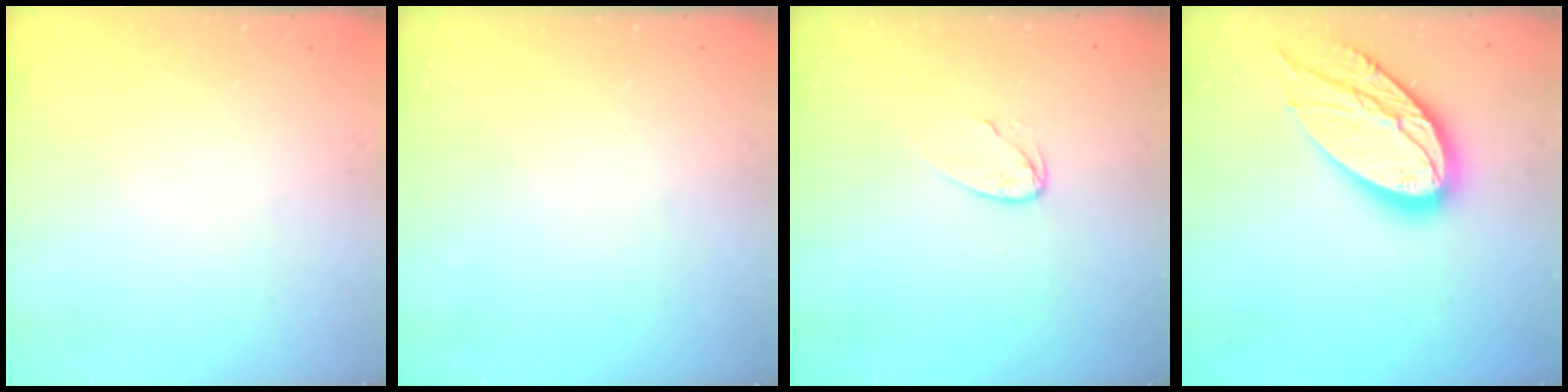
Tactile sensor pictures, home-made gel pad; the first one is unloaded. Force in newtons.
{"total": 0.0}
{"total": 4.6, "press": 4.6, "slide": 0.4}
{"total": 18.4, "press": 18.3, "slide": 1.4}